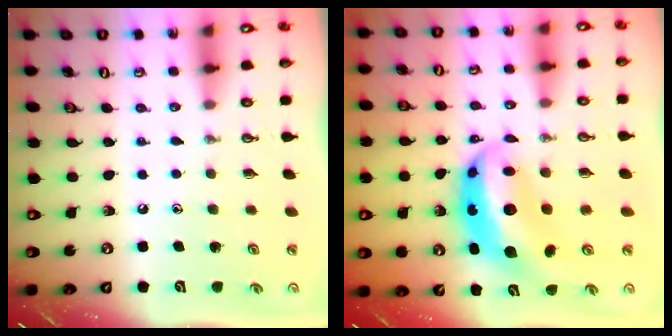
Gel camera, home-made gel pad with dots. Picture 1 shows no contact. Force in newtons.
{"total": 10.9, "press": 10.9, "slide": 1.2}